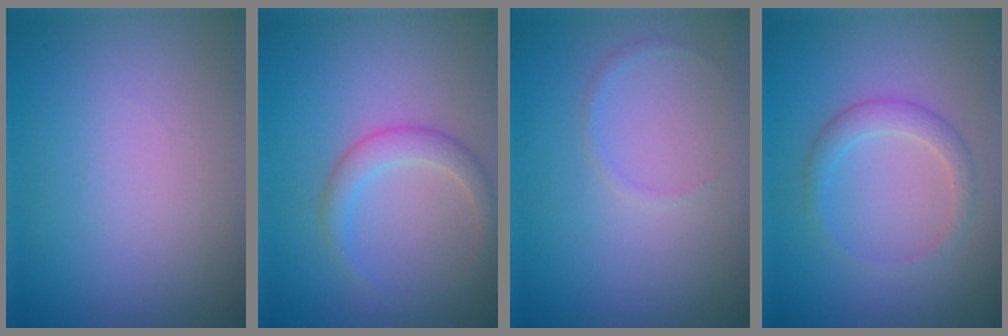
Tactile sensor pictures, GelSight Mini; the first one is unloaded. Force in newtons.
{"total": 2.3, "press": 2.3, "slide": 0.1}
{"total": 0.6, "press": 0.6, "slide": 0.0}
{"total": 2.1, "press": 2.1, "slide": 0.2}